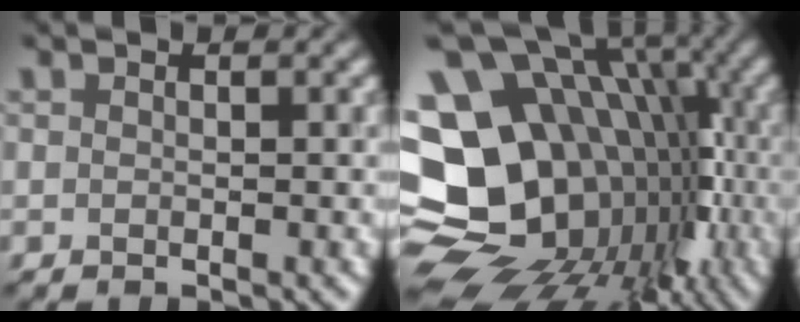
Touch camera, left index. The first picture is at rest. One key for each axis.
{"total": 18.8, "fx": -3.2, "fy": 15.2, "fz": 10.7, "tx": -0.153, "ty": 0.009, "tz": -0.046}